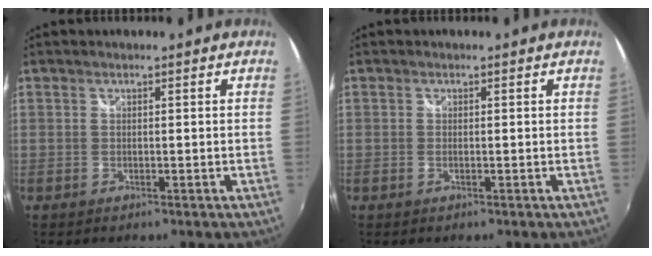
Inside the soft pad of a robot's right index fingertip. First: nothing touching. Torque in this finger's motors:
{"motor_torque": [-0.14, 0.05, -0.03, -0.01]}